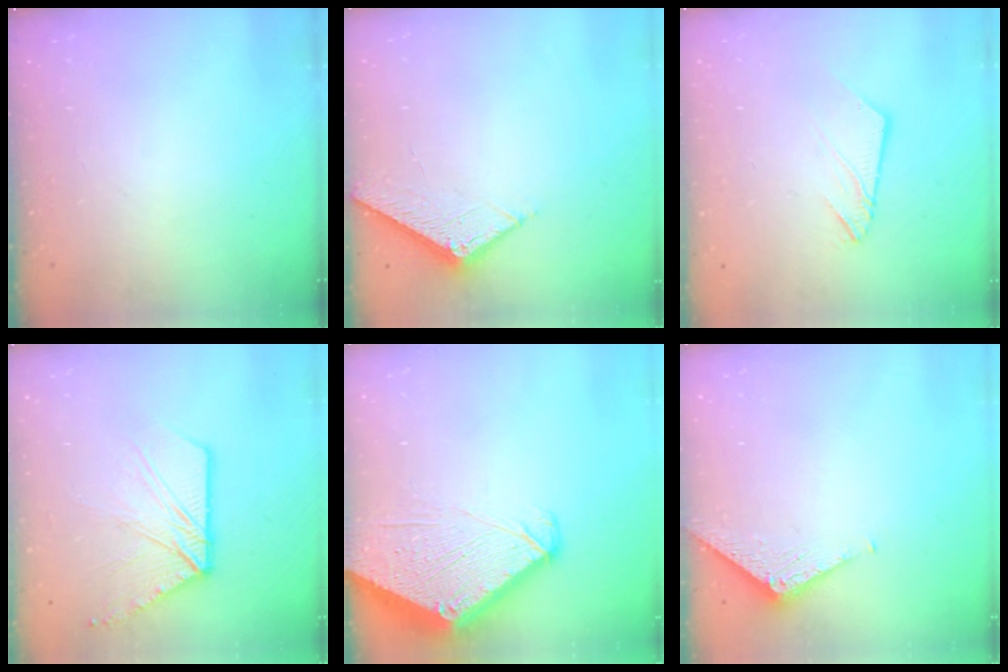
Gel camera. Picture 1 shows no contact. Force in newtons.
{"total": 7.4, "press": 7.4, "slide": 0.2}
{"total": 5.8, "press": 5.8, "slide": 0.3}
{"total": 14.0, "press": 13.9, "slide": 1.7}
{"total": 6.9, "press": 6.9, "slide": 0.6}
{"total": 3.5, "press": 3.5, "slide": 0.3}